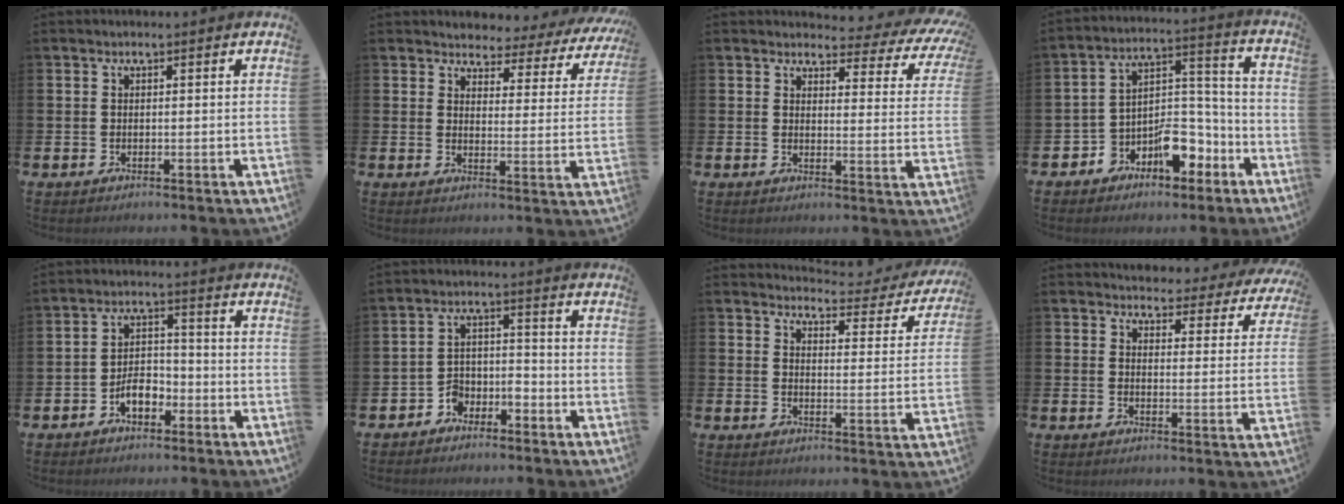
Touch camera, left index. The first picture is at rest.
{"total": 2.9, "force": [2.7, 1.1, 0.2], "torque": [-0.022, -0.035, 0.038]}
{"total": 2.8, "force": [2.3, 1.4, 0.9], "torque": [-0.023, -0.029, 0.030]}
{"total": 8.1, "force": [-4.8, 4.9, 4.2], "torque": [-0.069, 0.003, -0.088]}
{"total": 4.2, "force": [-2.4, 2.3, 2.5], "torque": [-0.040, 0.007, -0.048]}
{"total": 3.5, "force": [-3.1, 1.6, 0.5], "torque": [-0.020, 0.006, -0.067]}
{"total": 3.4, "force": [3.2, 0.7, 0.6], "torque": [-0.017, -0.033, 0.049]}
{"total": 3.6, "force": [3.4, 1.0, 0.3], "torque": [-0.012, -0.031, 0.056]}